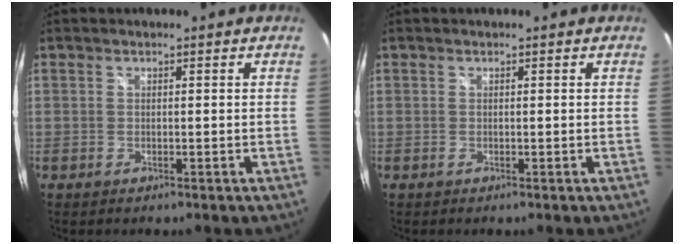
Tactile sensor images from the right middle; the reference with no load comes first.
{"total": 0.0}